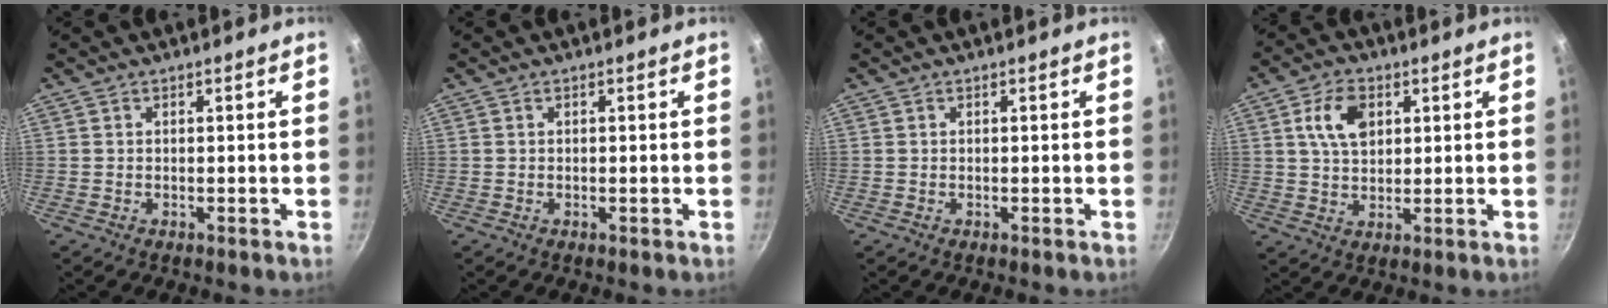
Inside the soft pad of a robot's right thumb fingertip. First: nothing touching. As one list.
[{"total": 0.0}, {"total": 0.0}, {"total": 8.0, "force": [2.5, 5.2, 5.5], "torque": [-0.085, 0.000, 0.043]}]